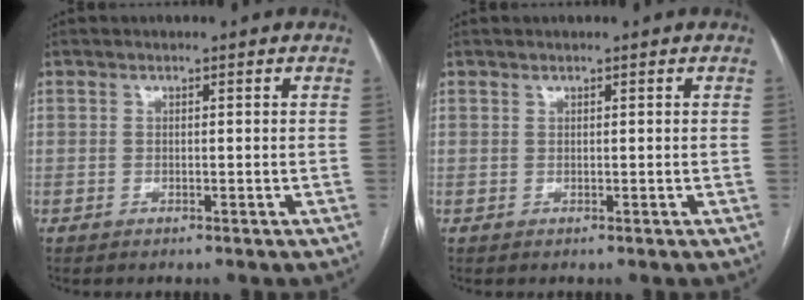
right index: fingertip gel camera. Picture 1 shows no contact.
{"total": 0.0}